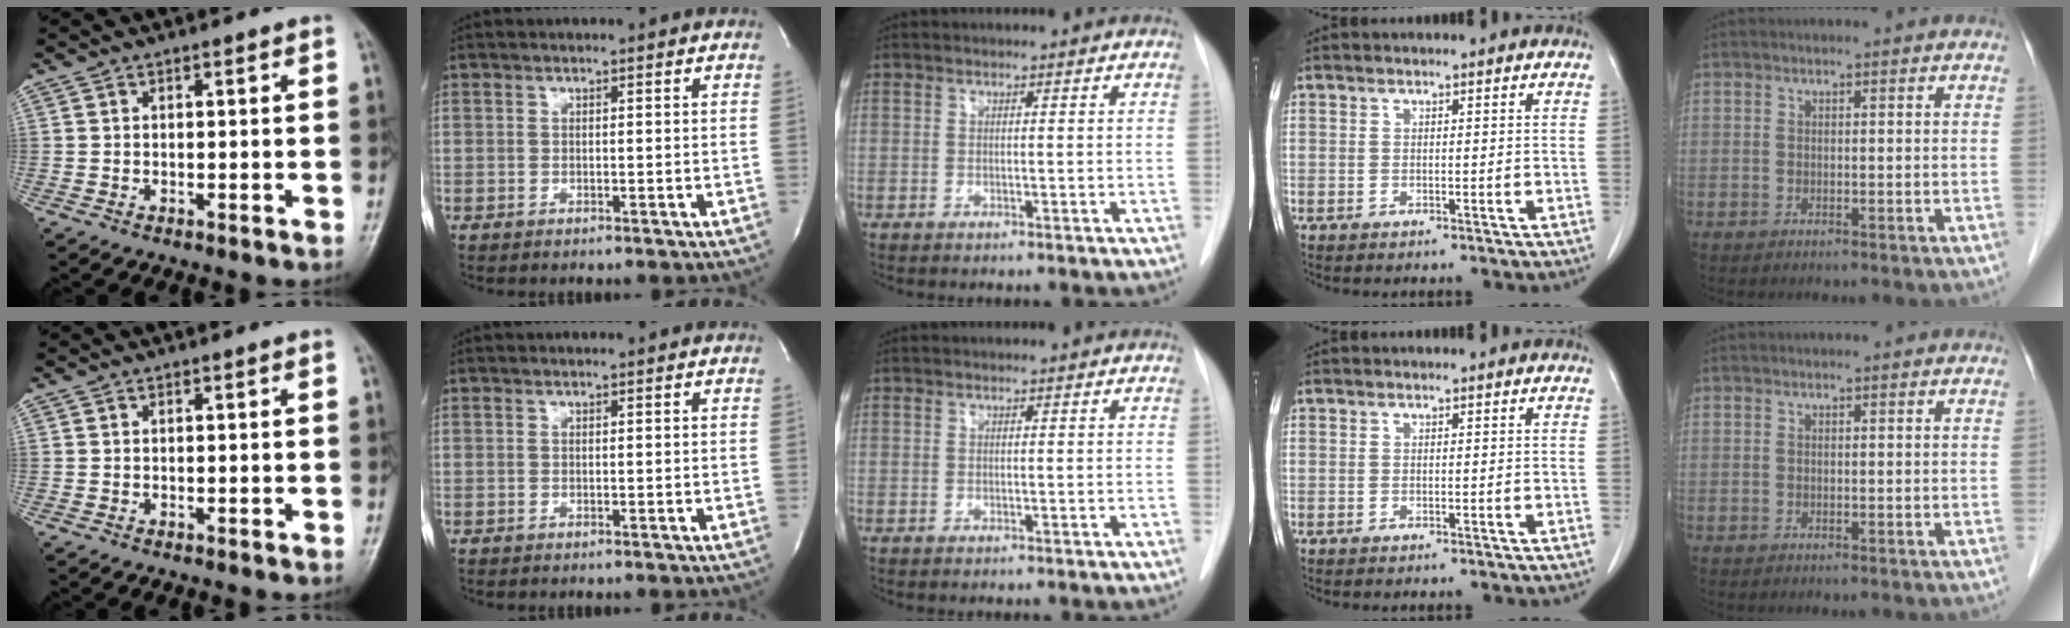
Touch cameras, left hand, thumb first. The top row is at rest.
{}